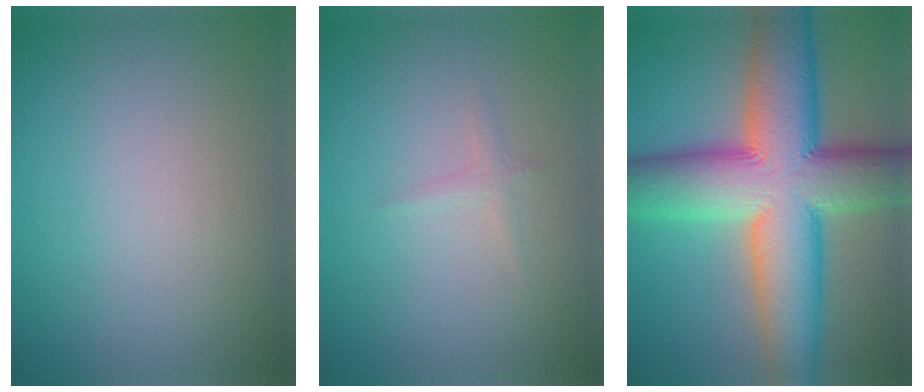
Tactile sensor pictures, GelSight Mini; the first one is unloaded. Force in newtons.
{"total": 0.8, "press": 0.8, "slide": 0.0}
{"total": 14.8, "press": 14.8, "slide": 0.7}